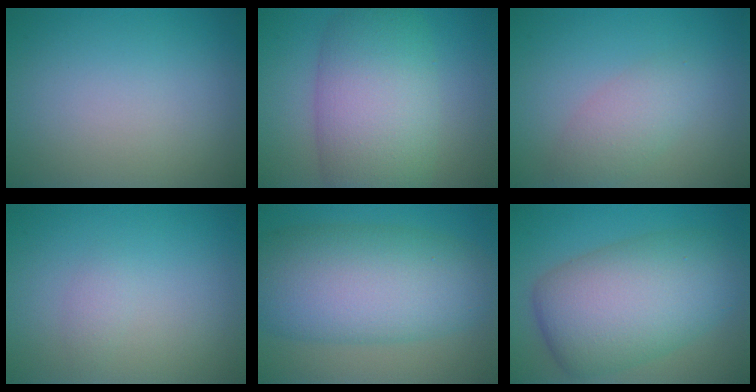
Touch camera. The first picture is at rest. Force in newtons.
{"total": 9.8, "press": 9.8, "slide": 0.4}
{"total": 2.8, "press": 2.8, "slide": 0.1}
{"total": 0.9, "press": 0.9, "slide": 0.0}
{"total": 11.0, "press": 11.0, "slide": 0.0}
{"total": 10.3, "press": 10.3, "slide": 0.2}